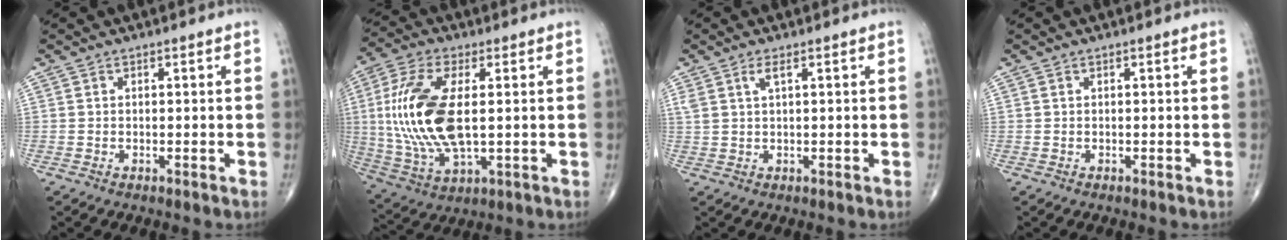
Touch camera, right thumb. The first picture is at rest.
{"total": 18.1, "force": [1.2, 8.2, 16.1], "torque": [-0.350, -0.008, 0.027]}
{"total": 2.3, "force": [1.2, 0.6, 1.9], "torque": [-0.045, 0.003, 0.029]}
{"total": 0.0}